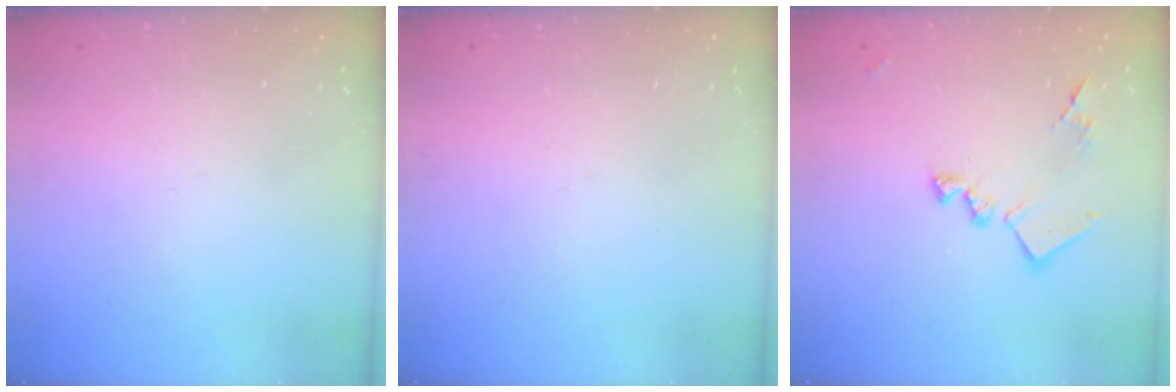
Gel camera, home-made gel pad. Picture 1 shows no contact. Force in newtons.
{"total": 0.0}
{"total": 12.6, "press": 12.6, "slide": 0.5}